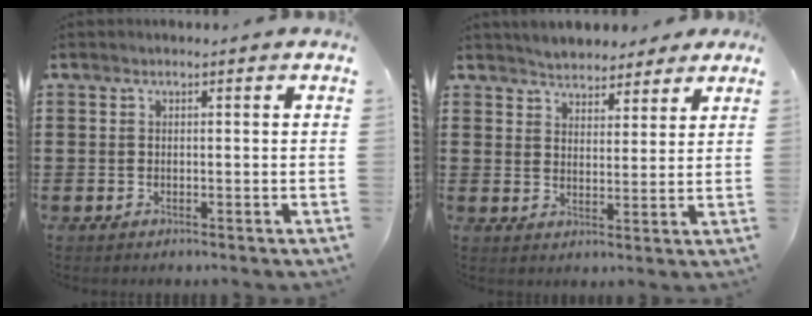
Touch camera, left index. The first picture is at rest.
{"total": 3.9, "force": [3.6, 1.4, -0.2], "torque": [-0.015, -0.006, 0.067]}